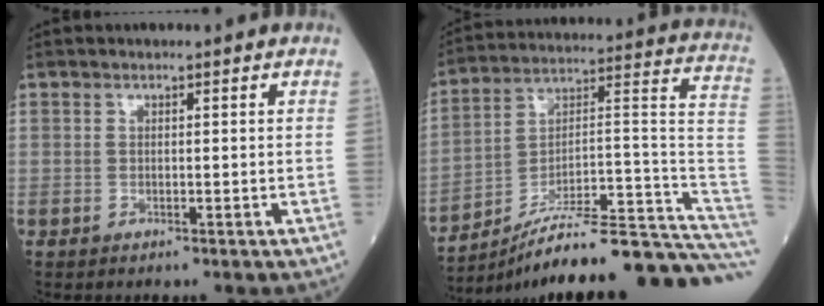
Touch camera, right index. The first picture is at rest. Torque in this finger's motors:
{"motor_torque": [0.45, -1.69, 0.57, 0.12]}